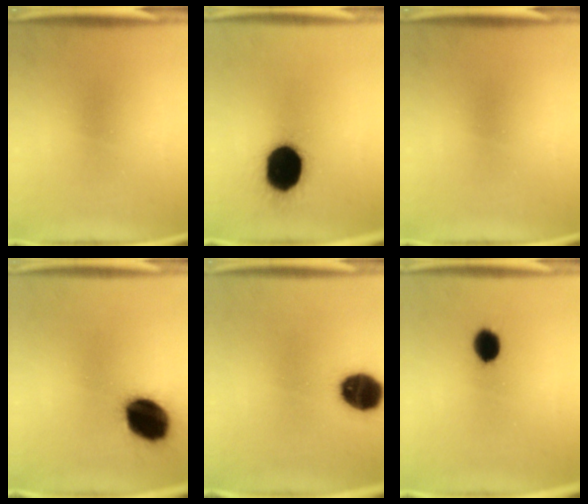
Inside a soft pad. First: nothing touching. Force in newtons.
{"total": 19.6}
{"total": 0.0}
{"total": 17.4}
{"total": 12.3}
{"total": 6.1}